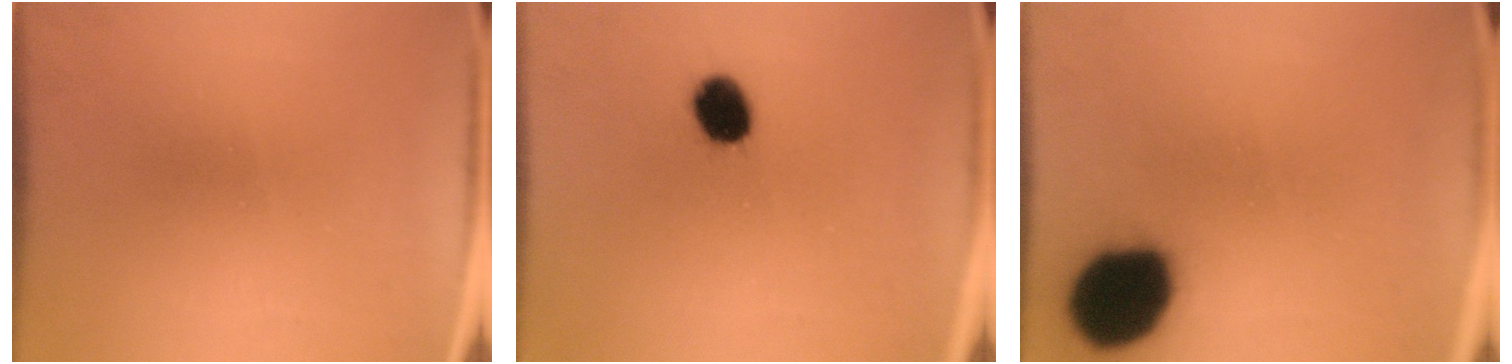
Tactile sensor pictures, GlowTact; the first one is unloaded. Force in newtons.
{"total": 7.2}
{"total": 18.9}